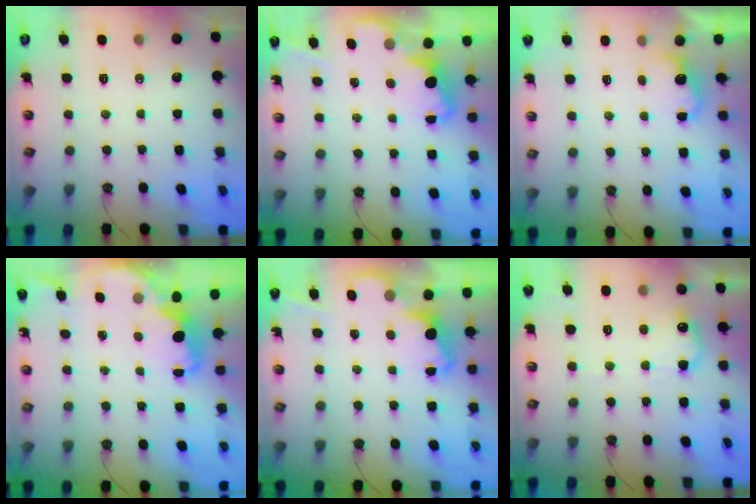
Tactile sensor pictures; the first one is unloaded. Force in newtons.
{"total": 2.2, "press": 2.1, "slide": 0.5}
{"total": 3.3, "press": 3.2, "slide": 1.0}
{"total": 2.3, "press": 2.2, "slide": 0.6}
{"total": 2.5, "press": 2.5, "slide": 0.5}
{"total": 10.0, "press": 10.0, "slide": 0.8}